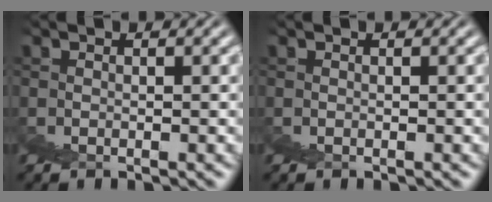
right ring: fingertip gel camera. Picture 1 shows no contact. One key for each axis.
{"total": 0.0}